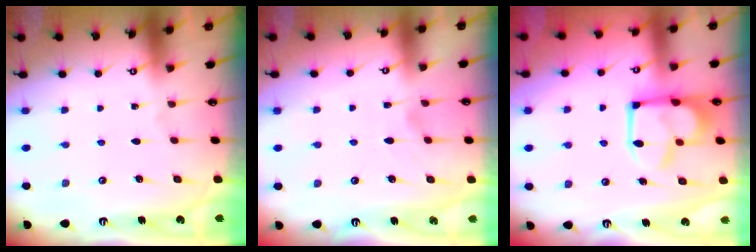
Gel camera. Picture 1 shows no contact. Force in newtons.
{"total": 1.1, "press": 0.6, "slide": 1.0}
{"total": 9.3, "press": 9.2, "slide": 1.1}